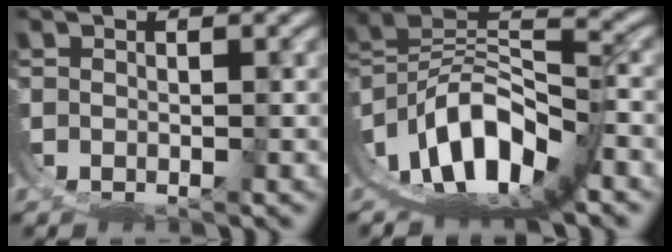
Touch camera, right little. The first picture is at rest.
{"total": 15.5, "force": [-2.0, 10.9, 10.8], "torque": [-0.183, -0.020, -0.028]}